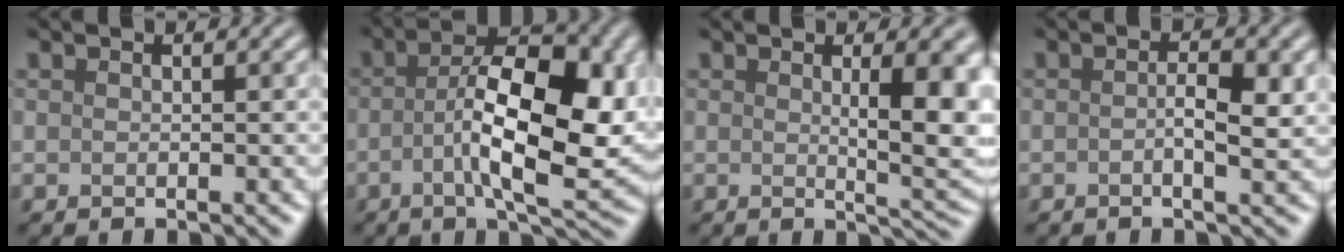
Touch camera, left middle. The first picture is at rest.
{"total": 10.3, "force": [-0.7, 3.7, 9.6], "torque": [-0.147, 0.004, -0.015]}
{"total": 6.5, "force": [1.0, 1.7, 6.2], "torque": [-0.072, -0.006, 0.020]}
{"total": 2.7, "force": [-0.1, 0.7, 2.6], "torque": [-0.045, -0.002, -0.004]}